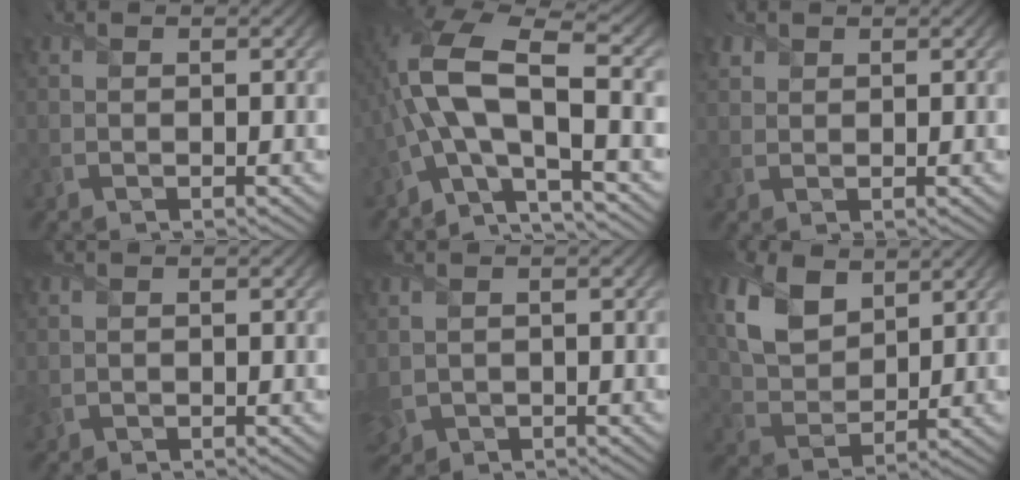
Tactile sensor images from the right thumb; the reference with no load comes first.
{"total": 13.3, "force": [-2.3, 5.0, 12.1], "torque": [-0.273, 0.010, -0.054]}
{"total": 1.5, "force": [1.1, 1.0, 0.1], "torque": [-0.005, 0.003, 0.025]}
{"total": 0.8, "force": [0.1, 0.6, 0.4], "torque": [-0.015, -0.002, 0.005]}
{"total": 2.8, "force": [-0.3, 2.2, 1.7], "torque": [-0.051, -0.014, 0.001]}
{"total": 8.8, "force": [4.5, 5.4, 5.3], "torque": [-0.142, 0.001, 0.085]}